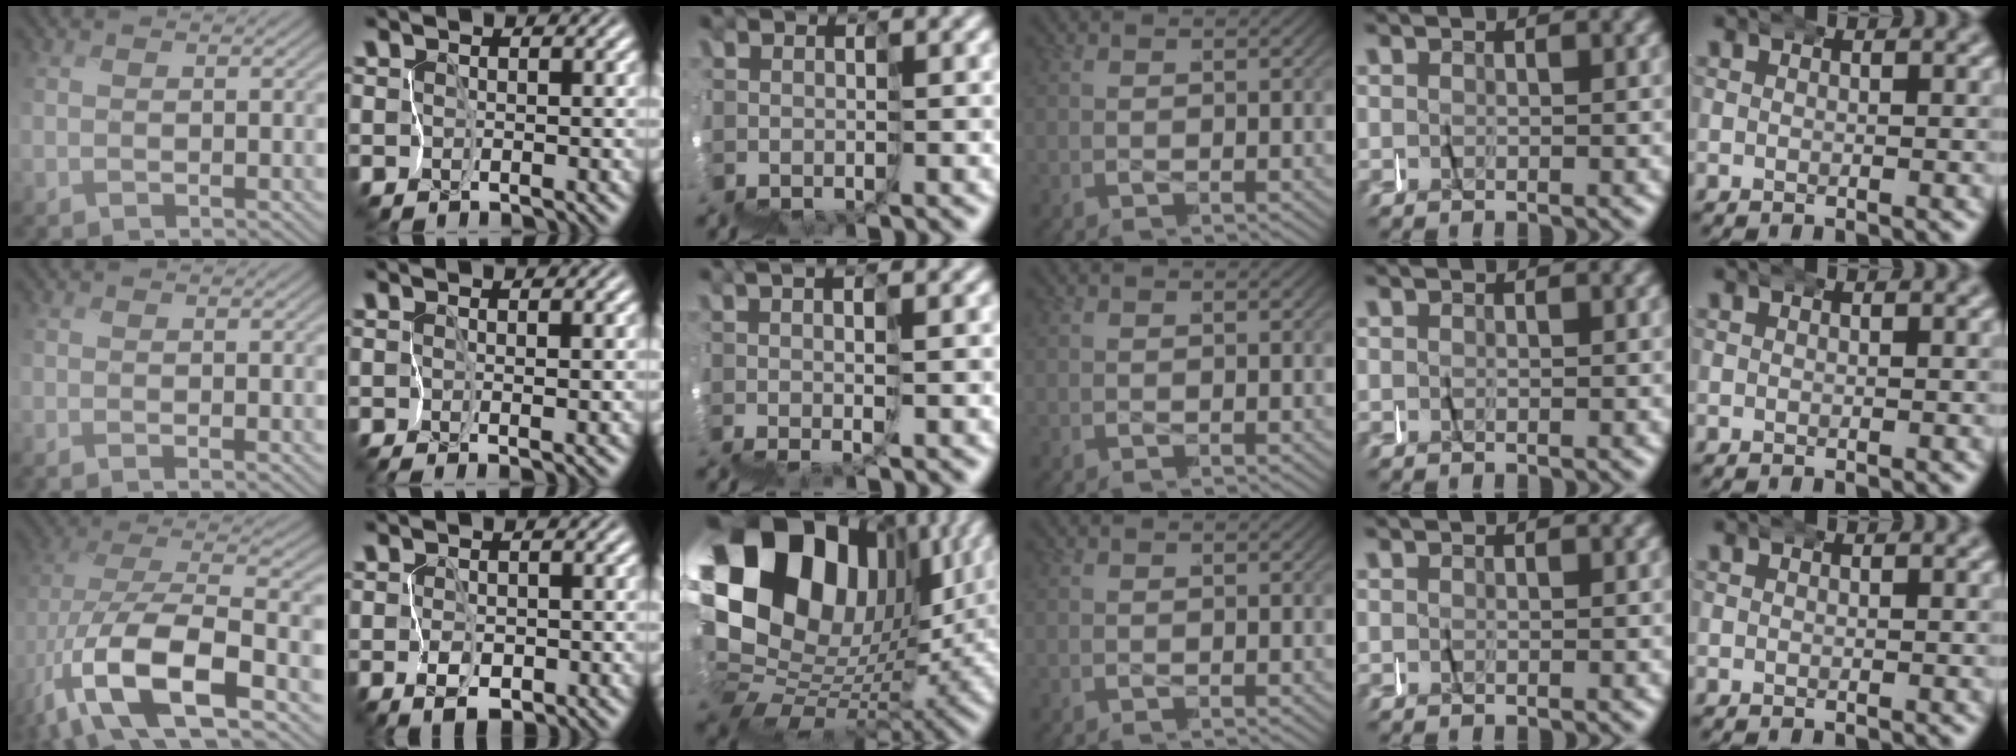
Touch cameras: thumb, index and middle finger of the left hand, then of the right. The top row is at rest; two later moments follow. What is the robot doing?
{"motion": "wrap", "object": "felt sheet"}